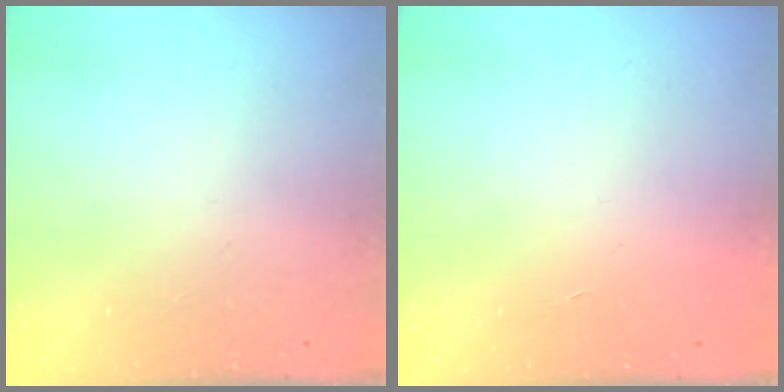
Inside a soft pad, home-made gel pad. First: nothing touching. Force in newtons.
{"total": 1.8, "press": 1.8, "slide": 0.1}